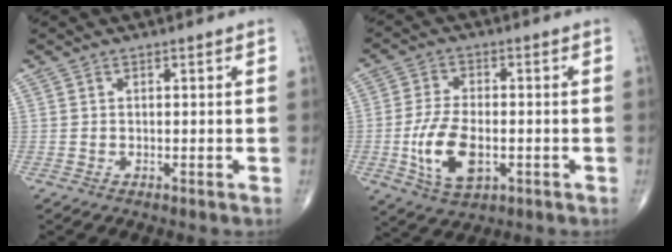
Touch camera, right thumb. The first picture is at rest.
{"total": 10.7, "force": [-2.5, 5.7, 8.7], "torque": [-0.166, 0.000, -0.040]}